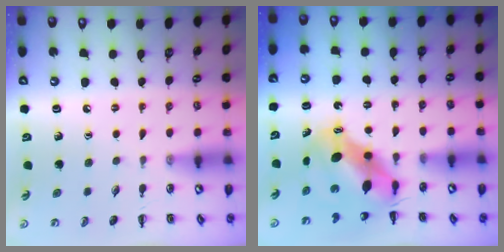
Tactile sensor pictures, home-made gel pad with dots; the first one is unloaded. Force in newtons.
{"total": 8.1, "press": 7.9, "slide": 2.0}